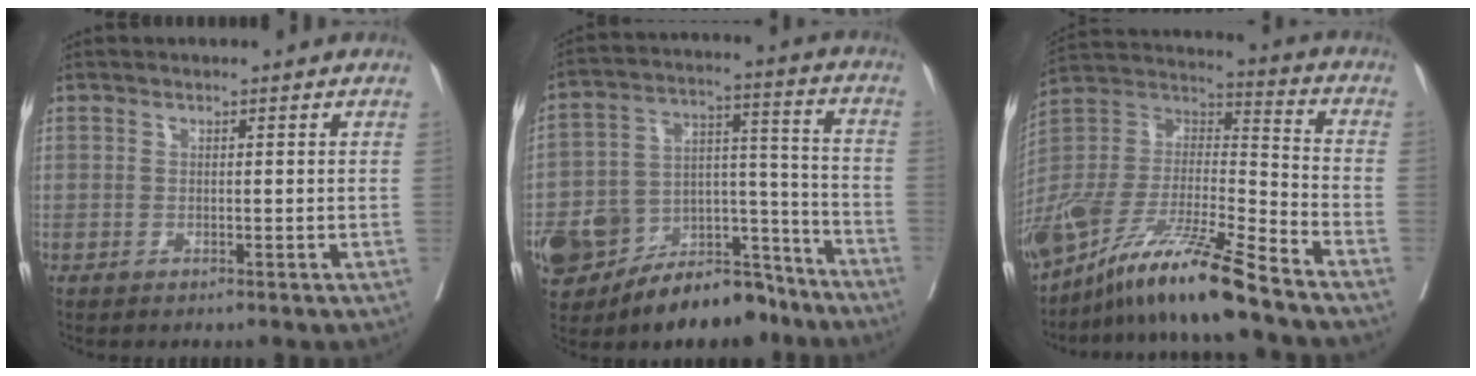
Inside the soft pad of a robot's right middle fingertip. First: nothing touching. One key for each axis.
{"total": 20.4, "fx": -15.0, "fy": 9.3, "fz": 10.2, "tx": -0.197, "ty": 0.033, "tz": -0.247}
{"total": 19.6, "fx": -15.1, "fy": 0.7, "fz": 12.4, "tx": -0.267, "ty": -0.022, "tz": -0.287}